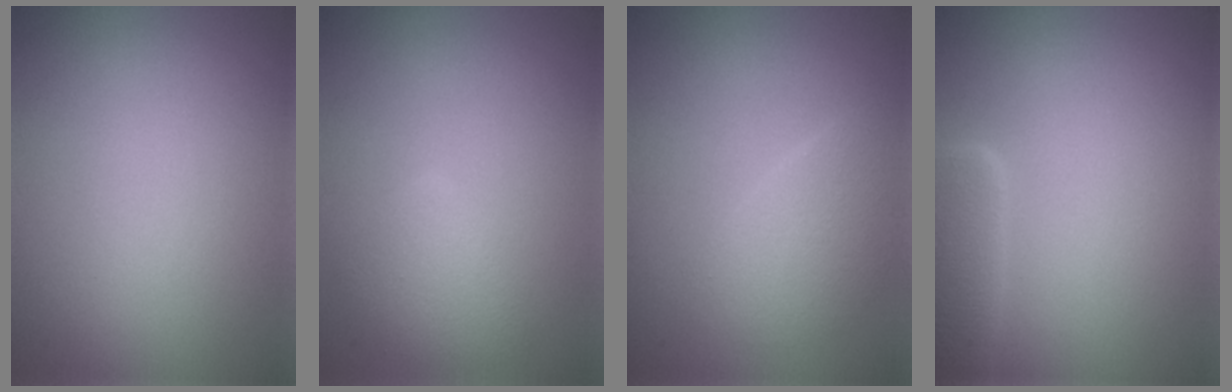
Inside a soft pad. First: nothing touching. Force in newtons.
{"total": 2.4, "press": 2.4, "slide": 0.1}
{"total": 2.6, "press": 2.5, "slide": 0.2}
{"total": 3.8, "press": 3.7, "slide": 0.4}